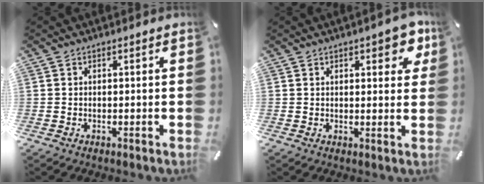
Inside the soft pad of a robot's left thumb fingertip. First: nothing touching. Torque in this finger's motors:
{"motor_torque": [-0.06, -0.25, 0.23, 0.27, -0.01]}